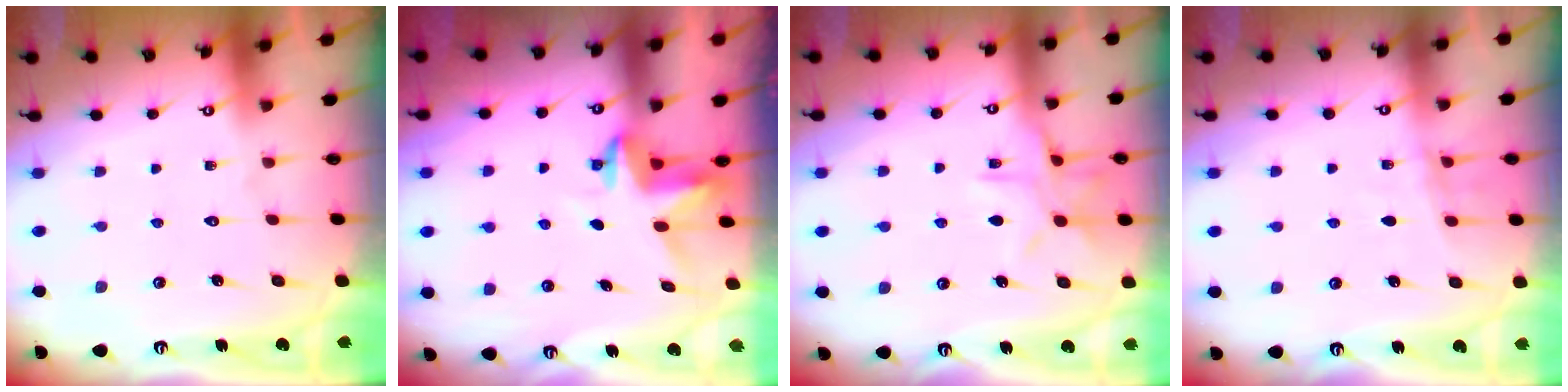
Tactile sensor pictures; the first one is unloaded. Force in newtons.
{"total": 3.7, "press": 3.6, "slide": 0.3}
{"total": 9.6, "press": 9.6, "slide": 0.7}
{"total": 5.6, "press": 5.5, "slide": 1.3}